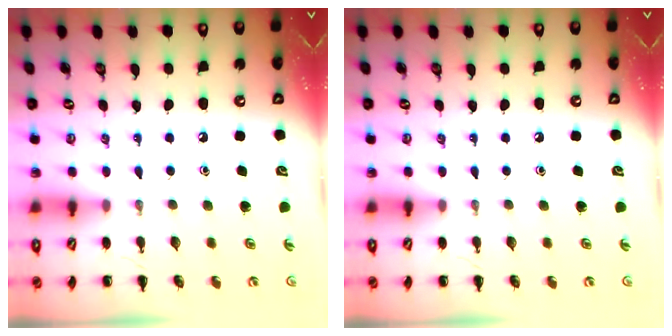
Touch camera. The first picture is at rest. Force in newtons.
{"total": 0.0}